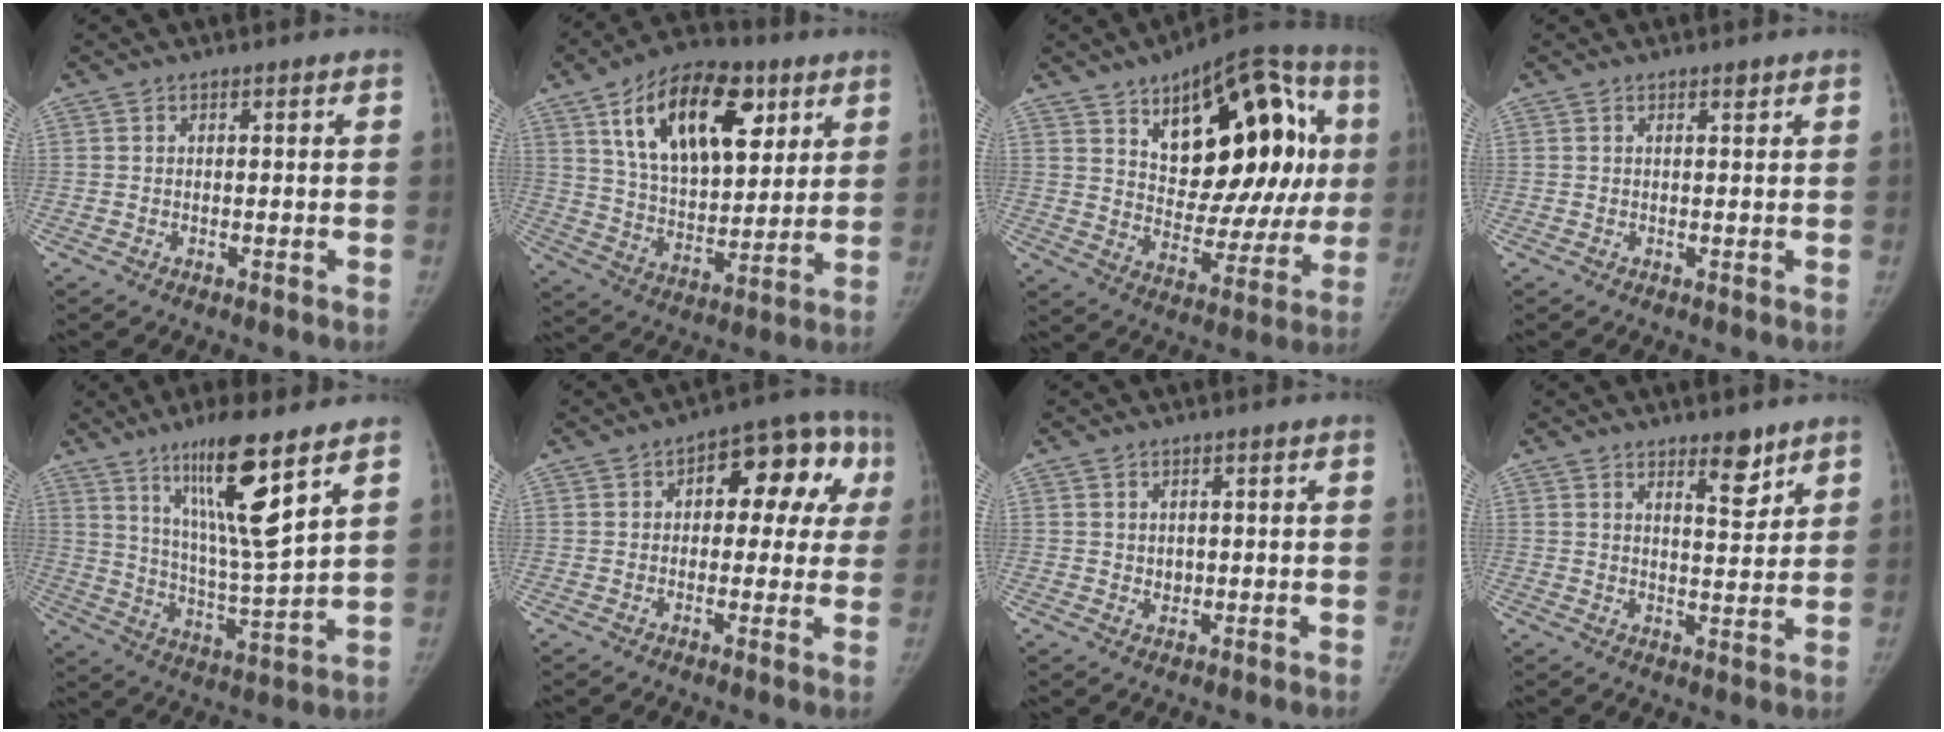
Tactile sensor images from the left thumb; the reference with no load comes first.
{"total": 22.4, "force": [9.8, 12.1, 16.2], "torque": [-0.227, -0.028, 0.167]}
{"total": 27.2, "force": [8.0, 14.1, 21.8], "torque": [-0.247, 0.003, 0.118]}
{"total": 0.6, "force": [0.5, 0.2, 0.3], "torque": [-0.005, -0.004, 0.007]}
{"total": 15.4, "force": [9.0, 1.4, 12.5], "torque": [-0.217, -0.062, 0.168]}
{"total": 14.6, "force": [3.5, 8.2, 11.5], "torque": [-0.085, 0.033, 0.035]}
{"total": 1.8, "force": [0.2, 1.6, 0.8], "torque": [-0.002, -0.001, 0.007]}
{"total": 5.4, "force": [3.9, 1.9, 3.2], "torque": [-0.027, -0.032, 0.058]}